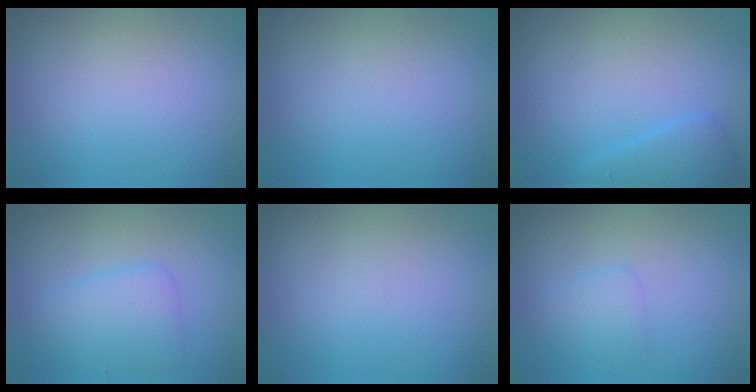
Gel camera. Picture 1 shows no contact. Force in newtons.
{"total": 0.0}
{"total": 2.2, "press": 2.2, "slide": 0.2}
{"total": 2.8, "press": 2.8, "slide": 0.1}
{"total": 0.0}
{"total": 1.5, "press": 1.5, "slide": 0.1}